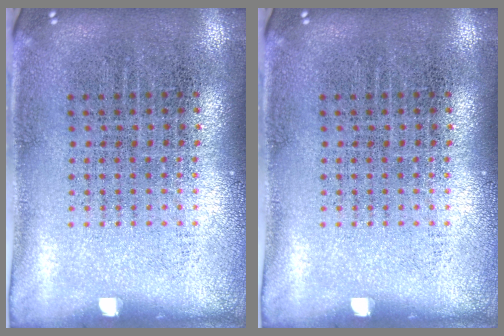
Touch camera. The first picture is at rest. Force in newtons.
{"total": 0.0}